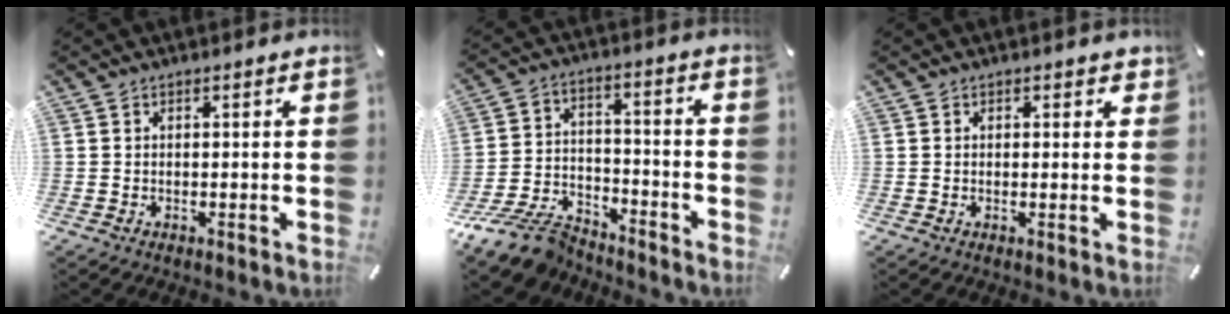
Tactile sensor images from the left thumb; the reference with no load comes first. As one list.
[{"total": 12.3, "force": [-9.9, 5.7, 4.6], "torque": [-0.081, 0.056, -0.184]}, {"total": 0.9, "force": [0.5, 0.7, 0.3], "torque": [0.010, -0.003, 0.004]}]